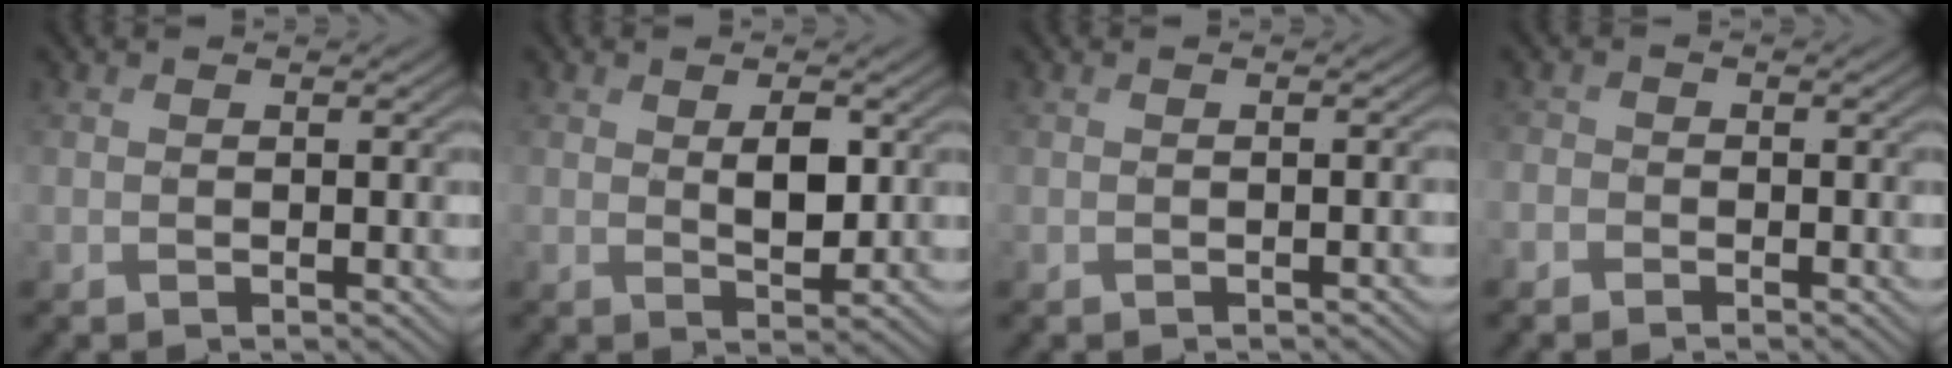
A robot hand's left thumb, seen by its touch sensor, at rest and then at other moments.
{"total": 3.2, "force": [0.8, 1.4, 2.7], "torque": [-0.058, -0.007, 0.019]}
{"total": 0.7, "force": [-0.4, 0.1, 0.5], "torque": [-0.004, 0.001, -0.006]}
{"total": 1.8, "force": [-1.2, 1.2, 0.3], "torque": [-0.005, -0.001, -0.033]}